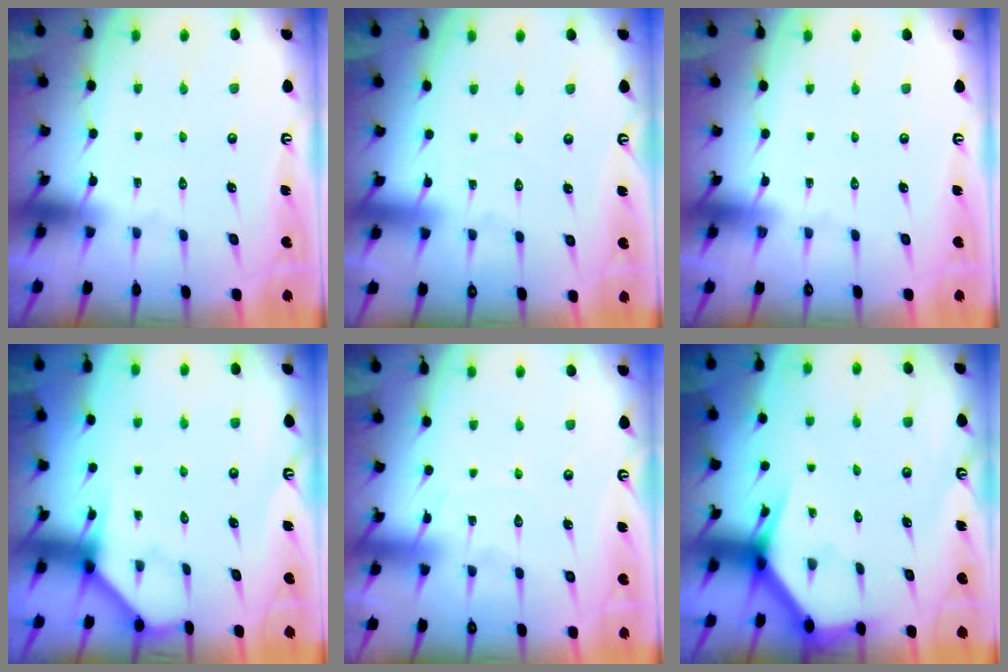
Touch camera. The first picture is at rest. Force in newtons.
{"total": 2.7, "press": 2.7, "slide": 0.3}
{"total": 0.0}
{"total": 3.9, "press": 3.8, "slide": 0.5}
{"total": 7.4, "press": 7.4, "slide": 0.8}
{"total": 3.4, "press": 3.4, "slide": 0.3}